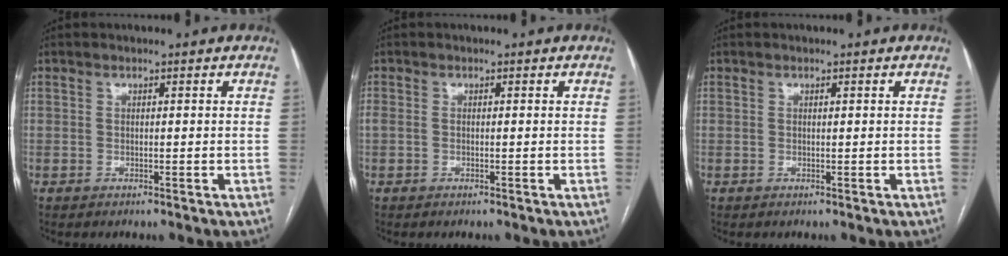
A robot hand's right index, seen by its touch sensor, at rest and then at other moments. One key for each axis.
{"total": 1.1, "fx": -0.1, "fy": 0.6, "fz": 0.9, "tx": -0.030, "ty": 0.010, "tz": 0.003}
{"total": 0.0}